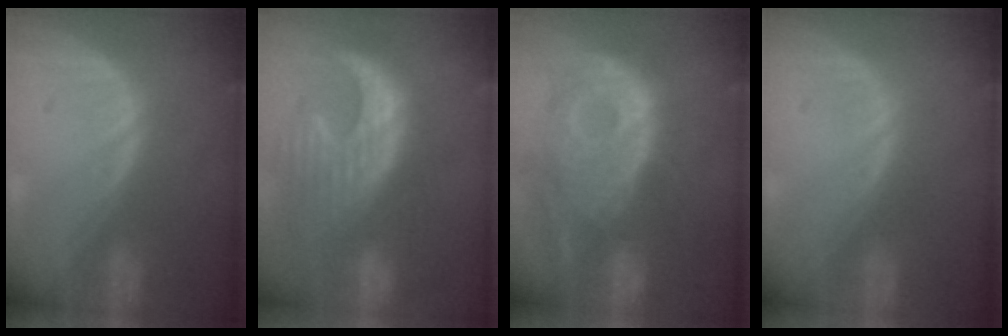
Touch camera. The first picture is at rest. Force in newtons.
{"total": 12.8, "press": 11.1, "slide": 6.2}
{"total": 12.5, "press": 10.9, "slide": 6.0}
{"total": 0.0}